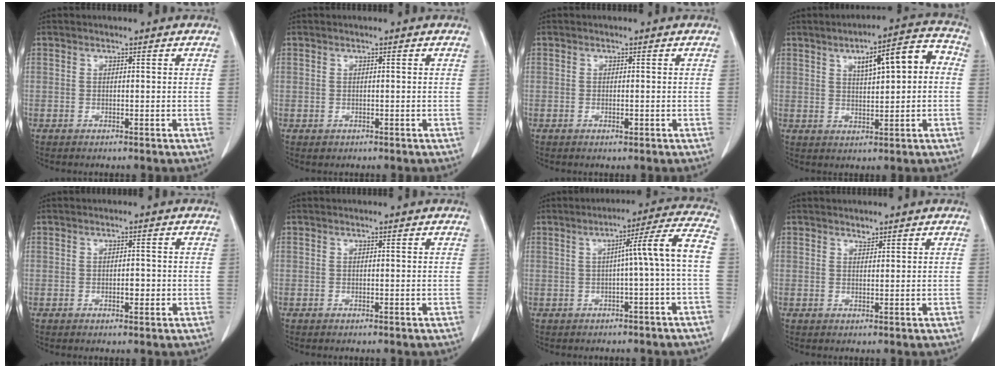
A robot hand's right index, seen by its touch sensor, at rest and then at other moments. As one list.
[{"total": 1.0, "force": [-0.2, 1.0, 0.2], "torque": [-0.002, 0.003, 0.003]}, {"total": 1.1, "force": [-0.4, 0.5, 0.9], "torque": [-0.018, -0.001, -0.004]}, {"total": 10.1, "force": [2.2, 2.9, 9.4], "torque": [-0.133, 0.032, 0.034]}, {"total": 2.1, "force": [-0.5, 1.0, 1.8], "torque": [-0.029, 0.001, -0.005]}, {"total": 0.0}, {"total": 8.8, "force": [-0.7, -1.0, 8.7], "torque": [-0.122, 0.024, -0.009]}, {"total": 1.1, "force": [0.9, 0.5, 0.3], "torque": [-0.003, -0.004, 0.016]}]